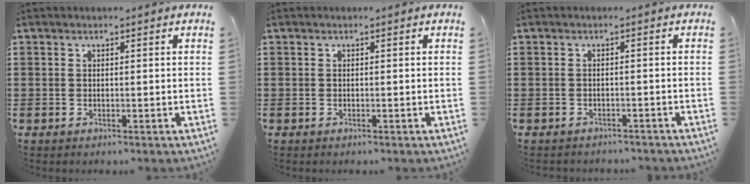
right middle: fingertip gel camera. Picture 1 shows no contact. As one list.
[{"total": 0.0}, {"total": 1.0, "force": [-1.0, 0.1, 0.0], "torque": [-0.003, 0.001, -0.022]}]